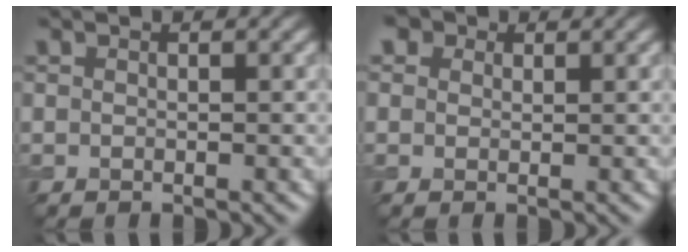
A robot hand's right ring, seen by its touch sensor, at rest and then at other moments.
{"total": 3.3, "force": [2.0, 2.2, 1.4], "torque": [-0.034, 0.009, 0.012]}